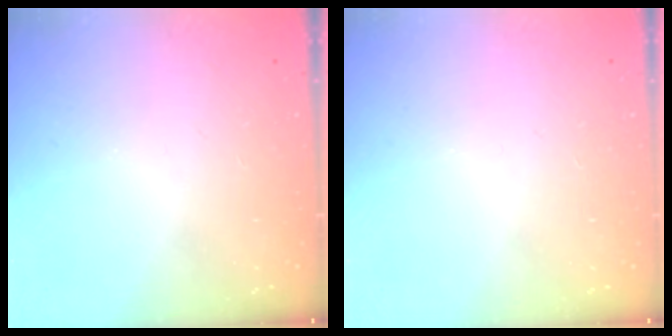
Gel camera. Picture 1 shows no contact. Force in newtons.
{"total": 0.0}